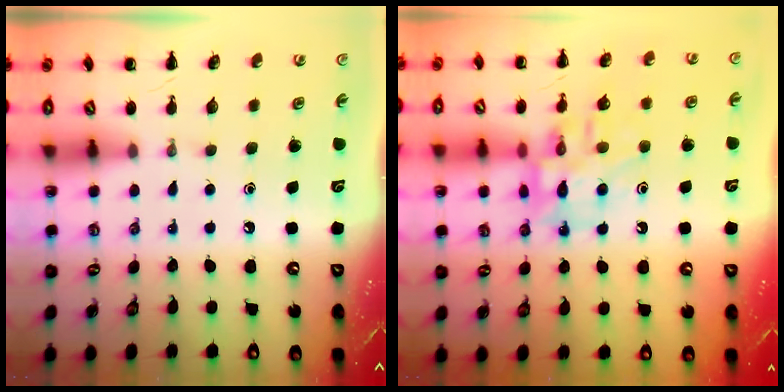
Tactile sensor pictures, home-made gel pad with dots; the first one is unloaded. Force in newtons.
{"total": 13.4, "press": 13.3, "slide": 1.7}